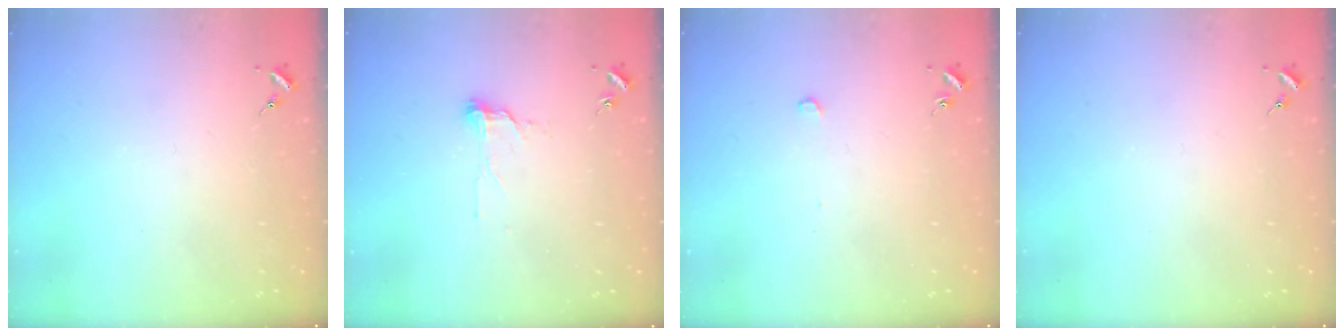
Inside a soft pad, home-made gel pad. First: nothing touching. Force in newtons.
{"total": 8.2, "press": 8.2, "slide": 0.7}
{"total": 2.8, "press": 2.8, "slide": 0.1}
{"total": 0.0}